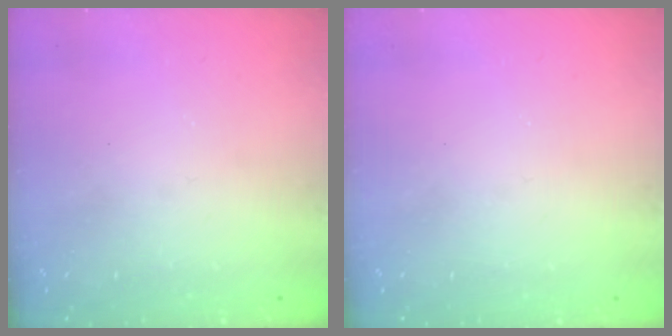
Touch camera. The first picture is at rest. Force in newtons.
{"total": 0.0}